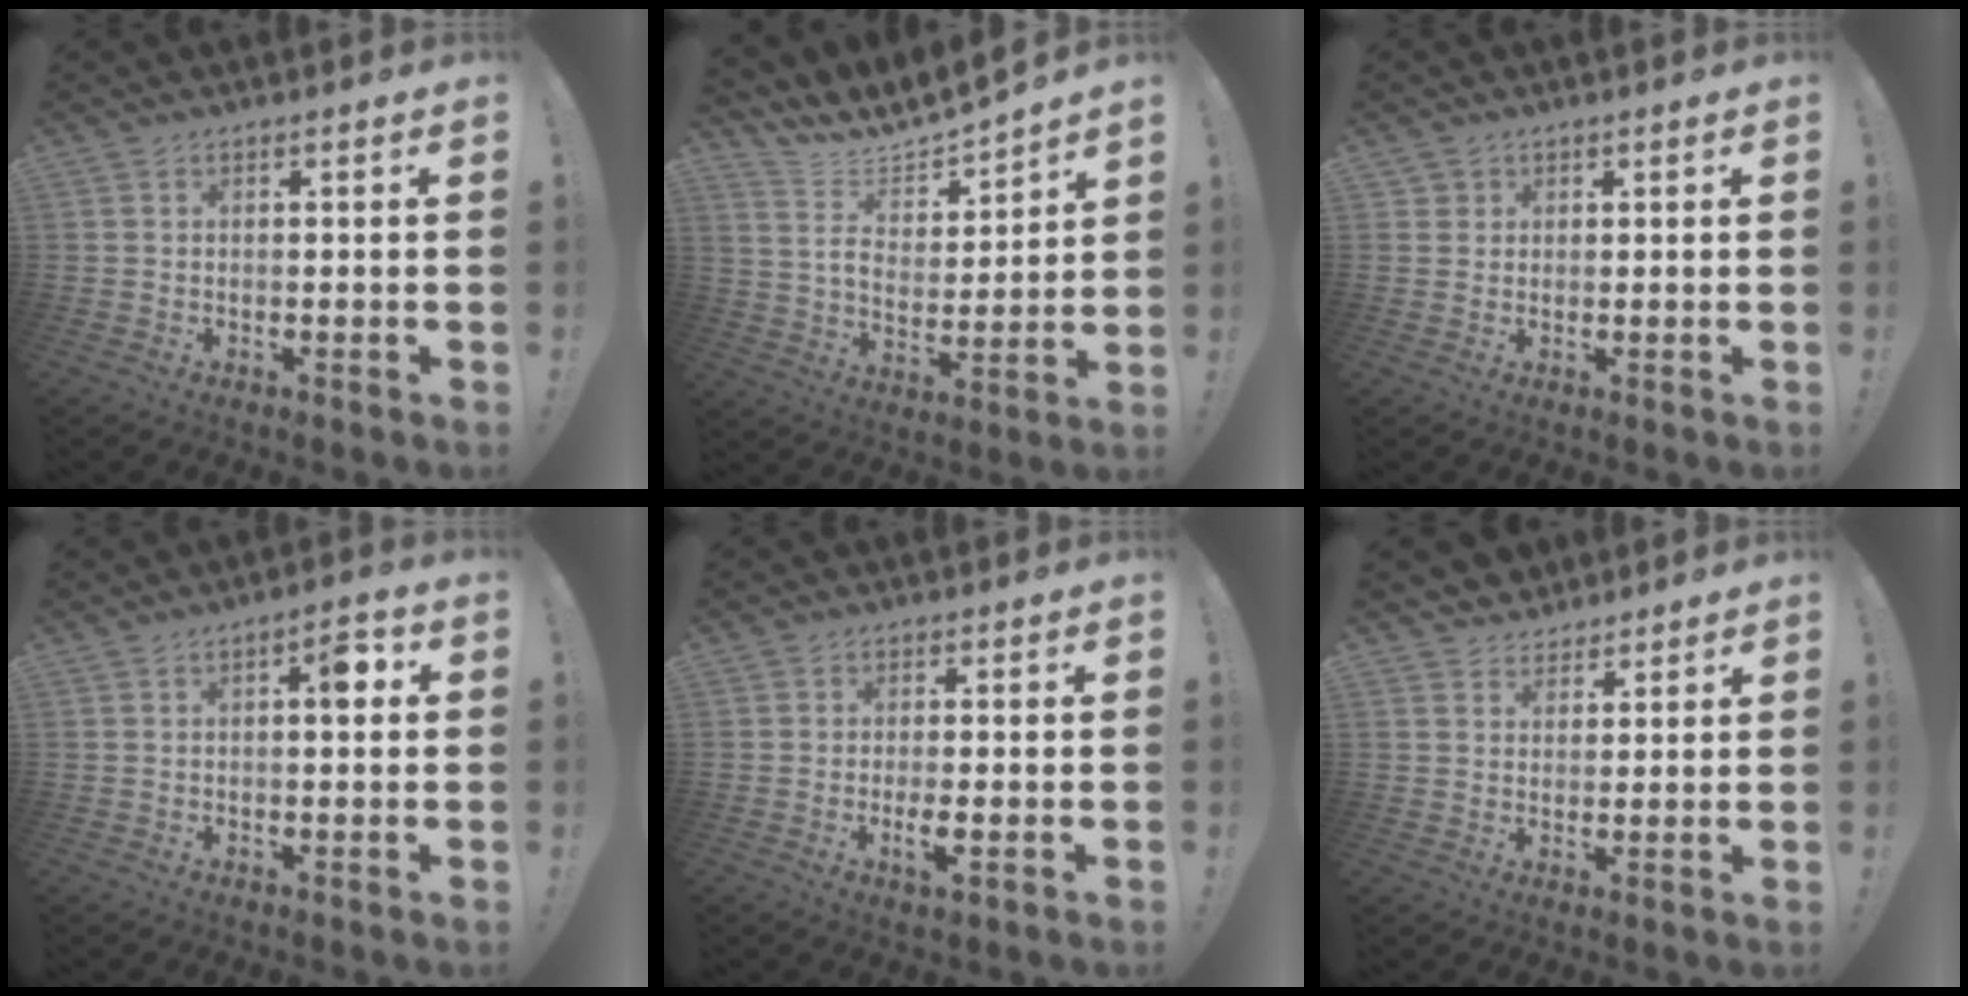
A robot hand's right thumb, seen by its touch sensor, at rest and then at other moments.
{"total": 8.8, "force": [8.3, 2.0, 2.5], "torque": [-0.067, -0.082, 0.146]}
{"total": 2.0, "force": [1.1, 1.6, 0.1], "torque": [-0.003, -0.004, 0.021]}
{"total": 5.0, "force": [1.0, 2.1, 4.4], "torque": [-0.050, 0.002, 0.006]}
{"total": 3.9, "force": [-1.3, 0.6, 3.6], "torque": [-0.060, -0.007, -0.024]}
{"total": 4.4, "force": [3.3, 2.9, -0.3], "torque": [-0.003, -0.024, 0.065]}